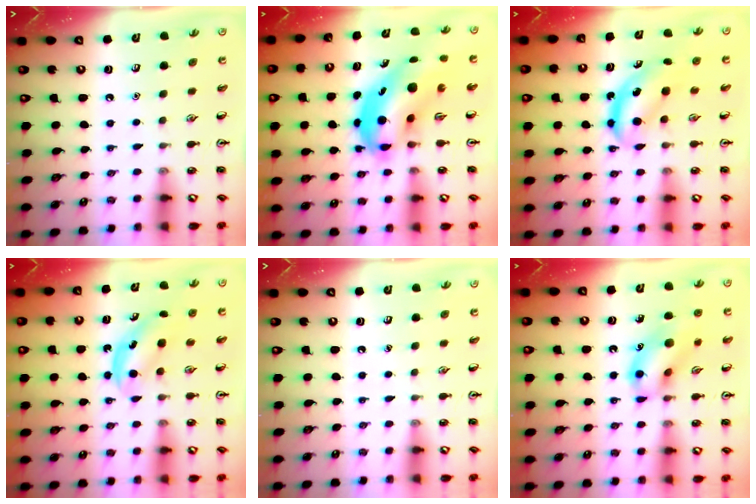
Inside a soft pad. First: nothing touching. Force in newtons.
{"total": 9.6, "press": 9.2, "slide": 2.7}
{"total": 5.6, "press": 5.6, "slide": 0.5}
{"total": 5.2, "press": 5.2, "slide": 0.6}
{"total": 0.0}
{"total": 11.7, "press": 11.6, "slide": 1.6}